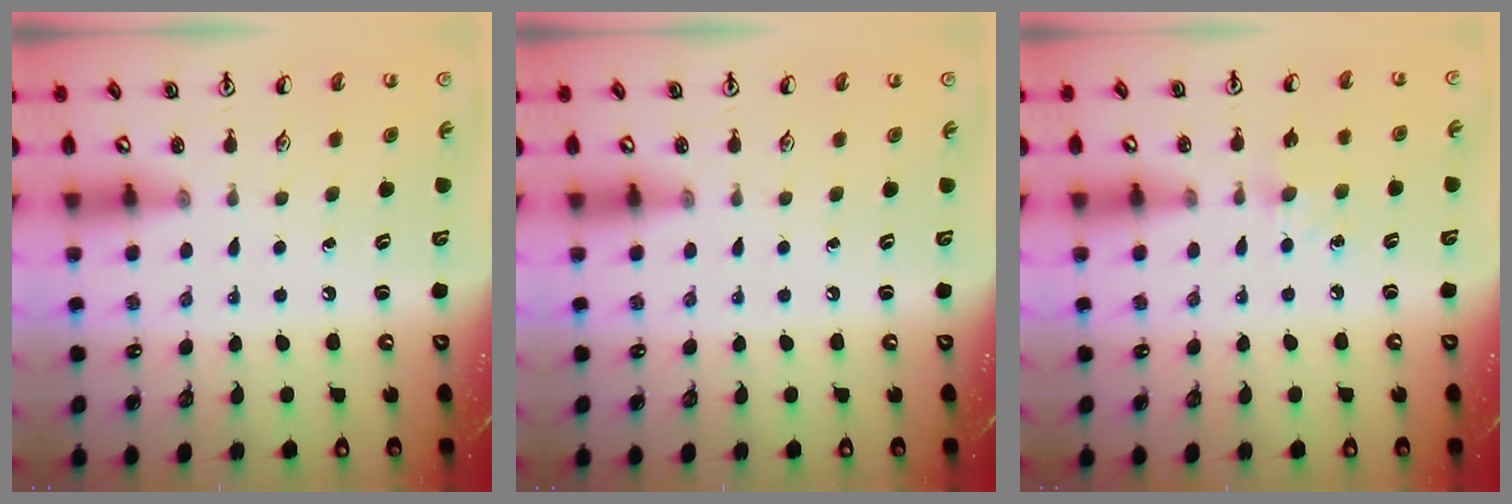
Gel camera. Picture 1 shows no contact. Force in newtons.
{"total": 0.0}
{"total": 8.0, "press": 8.0, "slide": 0.9}